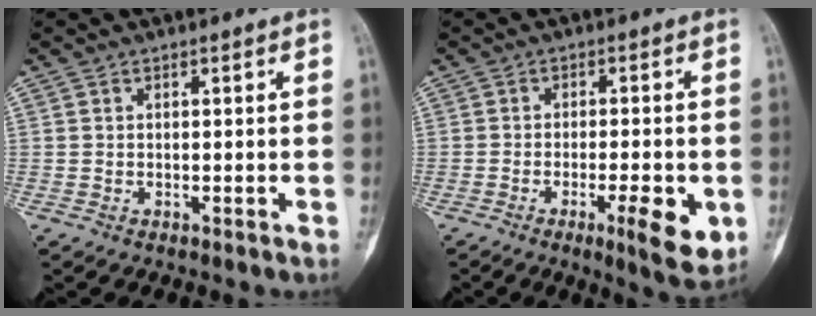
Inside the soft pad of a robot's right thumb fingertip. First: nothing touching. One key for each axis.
{"total": 8.8, "fx": -2.9, "fy": 2.1, "fz": 8.0, "tx": -0.112, "ty": -0.005, "tz": -0.038}